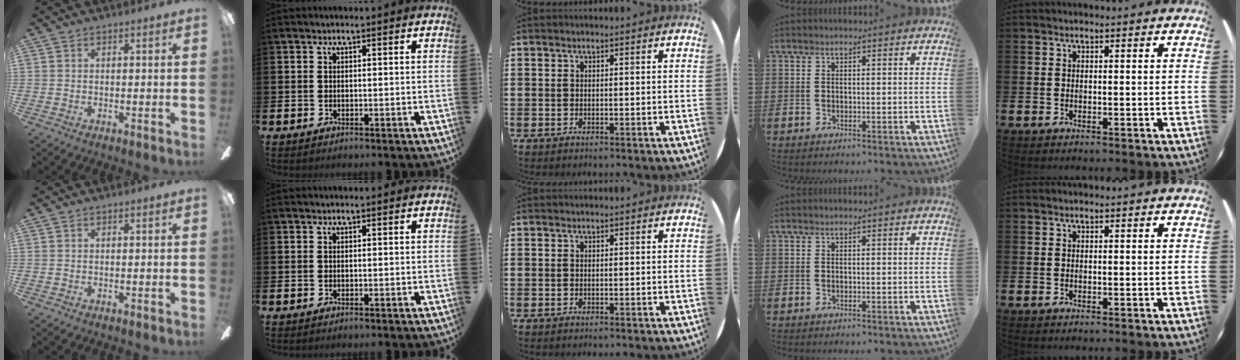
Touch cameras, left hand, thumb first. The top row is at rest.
{}